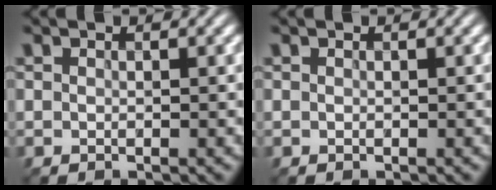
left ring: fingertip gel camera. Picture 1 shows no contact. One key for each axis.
{"total": 0.0}